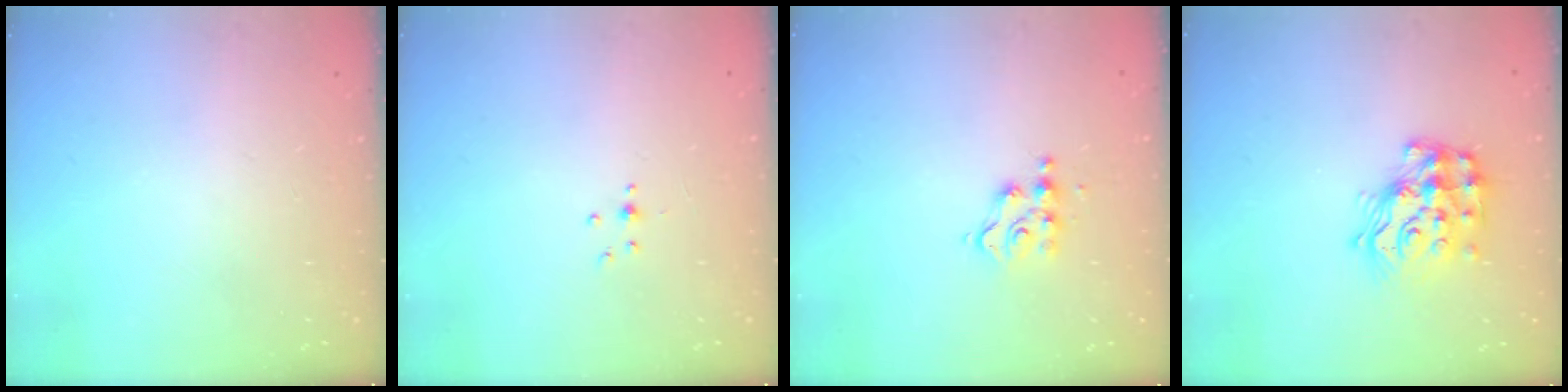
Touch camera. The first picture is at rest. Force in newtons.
{"total": 2.5, "press": 2.3, "slide": 1.0}
{"total": 4.8, "press": 4.8, "slide": 0.5}
{"total": 13.2, "press": 13.2, "slide": 1.0}